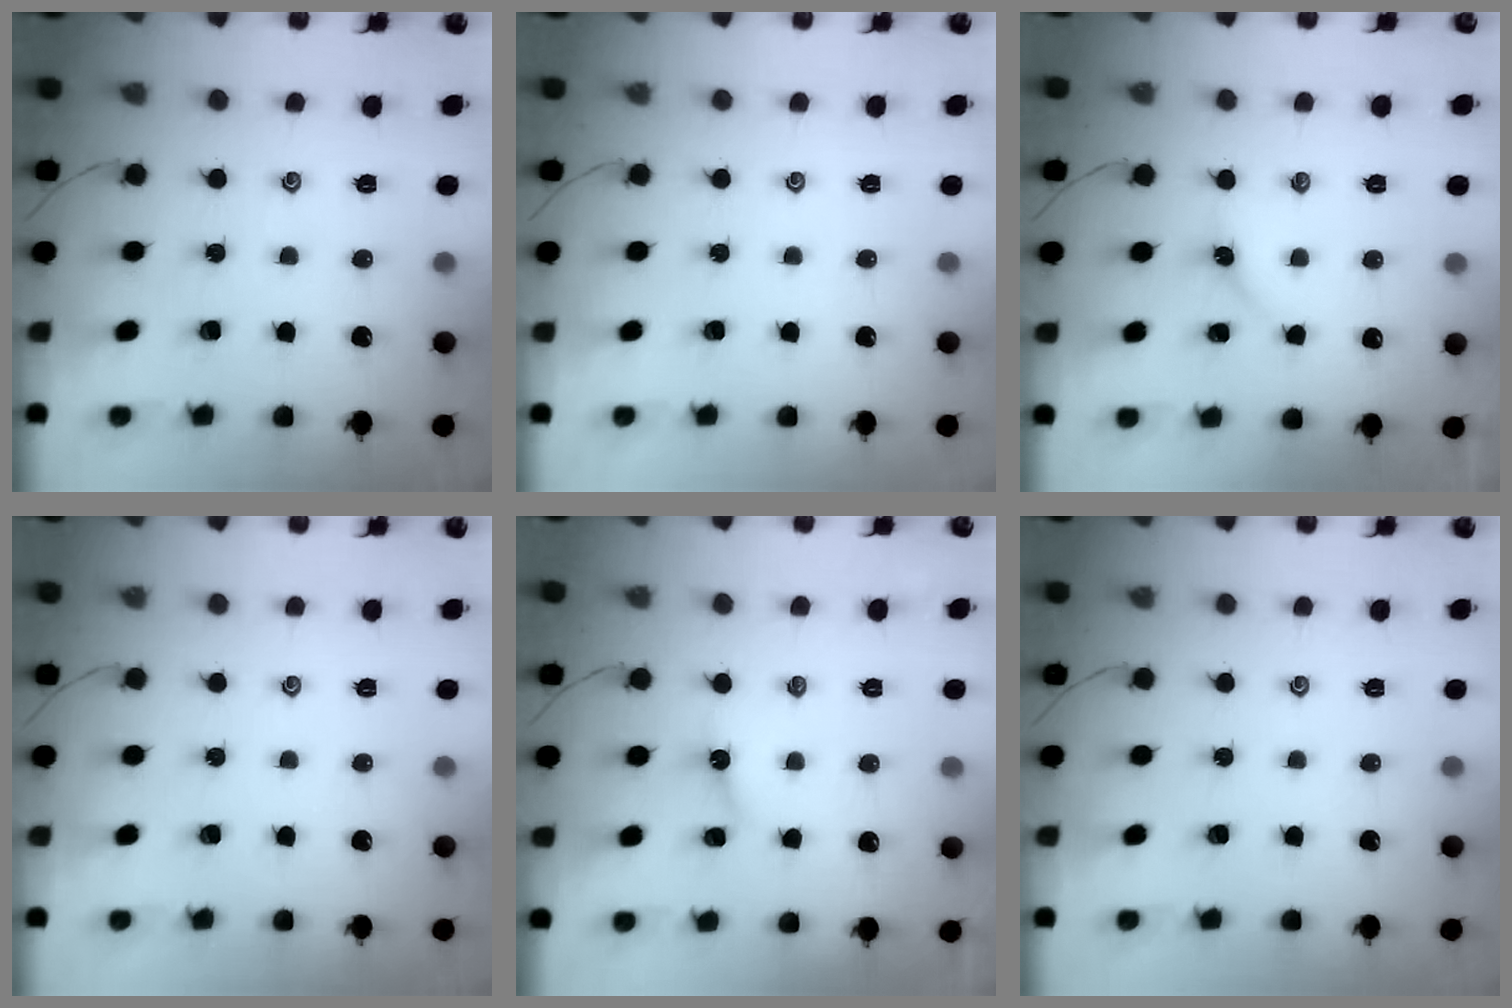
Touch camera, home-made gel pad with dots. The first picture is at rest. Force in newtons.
{"total": 0.0}
{"total": 2.3, "press": 2.3, "slide": 0.4}
{"total": 0.0}
{"total": 3.4, "press": 3.4, "slide": 0.4}
{"total": 0.0}